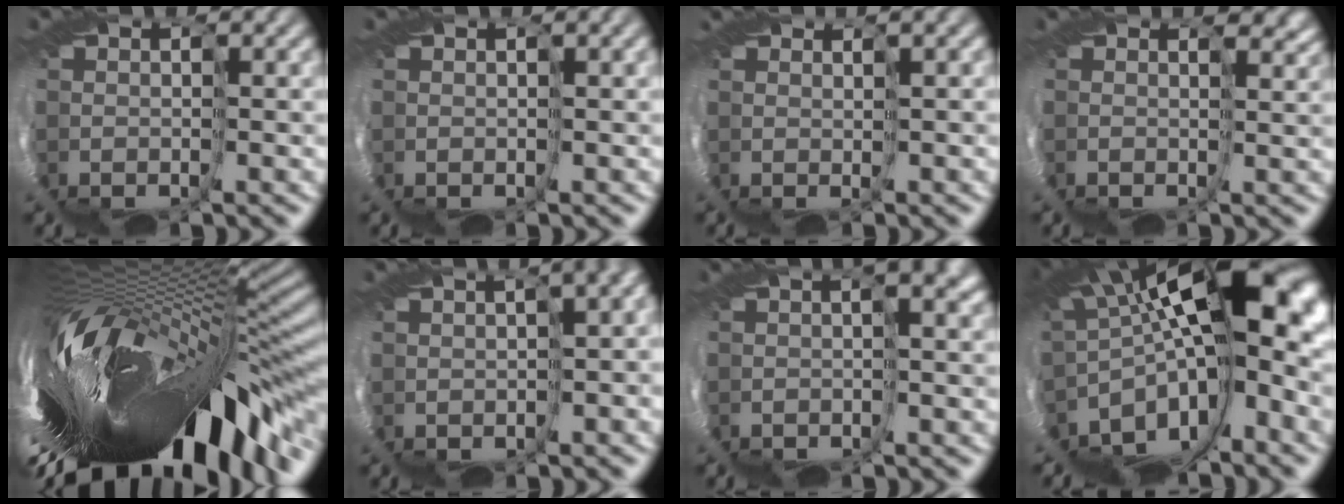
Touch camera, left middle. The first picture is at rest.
{"total": 0.6, "force": [0.2, -0.4, 0.3], "torque": [-0.004, 0.004, 0.012]}
{"total": 2.3, "force": [1.0, -1.8, -1.0], "torque": [0.022, -0.001, 0.021]}
{"total": 1.9, "force": [1.6, 0.2, 1.0], "torque": [-0.017, 0.003, 0.030]}
{"total": 11.1, "force": [-1.7, 0.3, 11.0], "torque": [-0.190, -0.023, -0.019]}
{"total": 5.9, "force": [-1.5, 2.1, 5.3], "torque": [-0.073, 0.015, 0.007]}
{"total": 2.6, "force": [-0.1, -2.5, 0.1], "torque": [-0.003, -0.012, 0.009]}
{"total": 10.0, "force": [-1.4, 1.7, 9.8], "torque": [-0.154, -0.008, -0.018]}